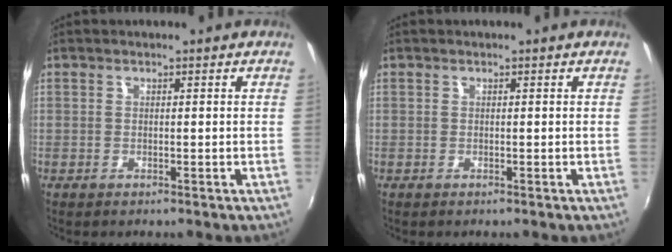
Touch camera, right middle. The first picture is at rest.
{"total": 0.0}